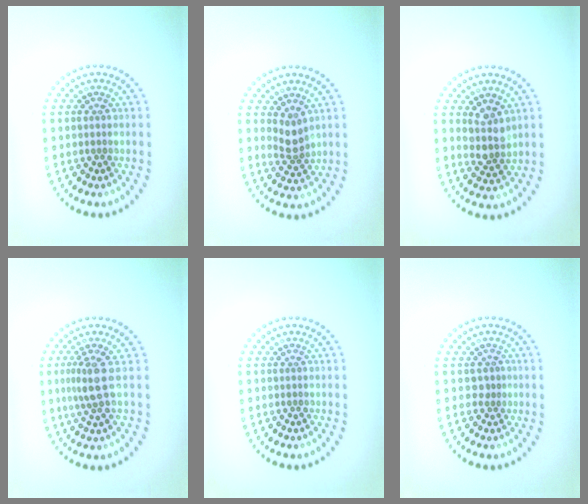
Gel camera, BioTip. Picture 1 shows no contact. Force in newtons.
{"total": 2.0, "press": 1.5, "slide": 1.3}
{"total": 2.8, "press": 2.4, "slide": 1.5}
{"total": 2.7, "press": 2.1, "slide": 1.7}
{"total": 0.0}
{"total": 0.9, "press": 0.5, "slide": 0.7}